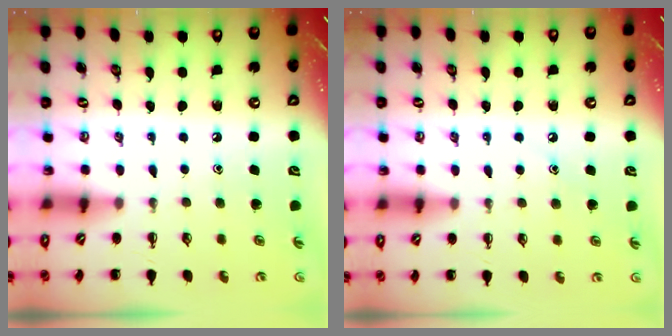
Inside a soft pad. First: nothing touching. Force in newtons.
{"total": 6.8, "press": 6.6, "slide": 1.7}